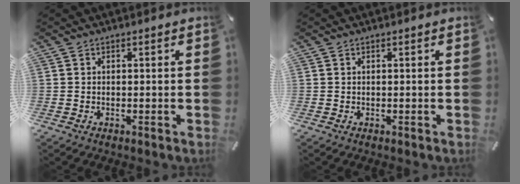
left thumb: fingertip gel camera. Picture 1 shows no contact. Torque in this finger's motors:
{"motor_torque": [-0.02, -0.04, -0.03, 0.01, 0.00]}